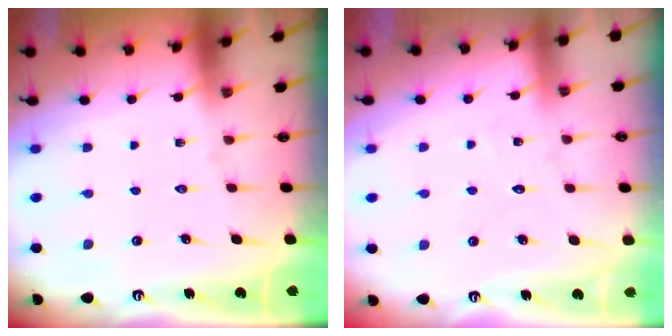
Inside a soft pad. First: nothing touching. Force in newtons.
{"total": 3.4, "press": 3.4, "slide": 0.3}